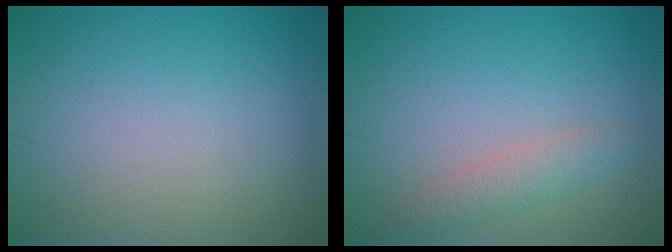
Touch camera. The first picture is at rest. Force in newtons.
{"total": 2.0, "press": 2.0, "slide": 0.1}